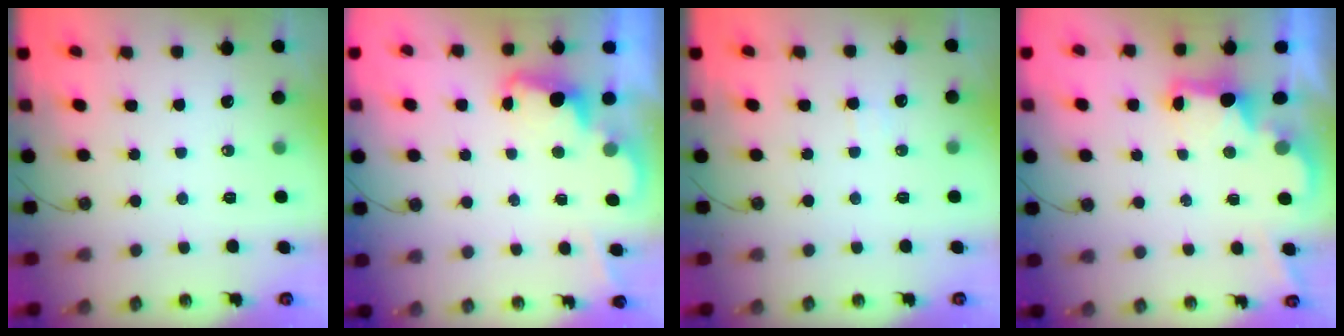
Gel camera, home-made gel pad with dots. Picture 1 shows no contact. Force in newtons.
{"total": 2.3, "press": 2.3, "slide": 0.5}
{"total": 3.0, "press": 2.9, "slide": 0.8}
{"total": 2.5, "press": 2.3, "slide": 0.8}